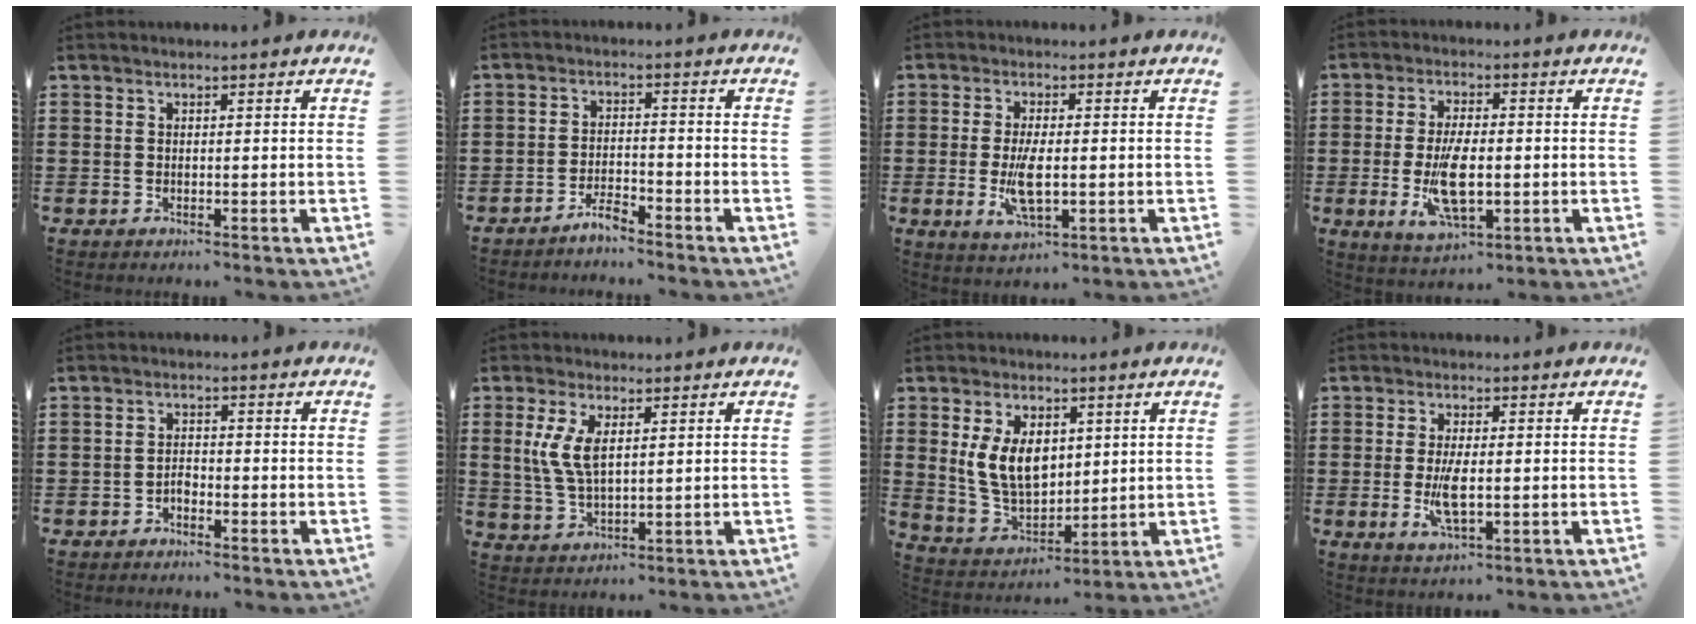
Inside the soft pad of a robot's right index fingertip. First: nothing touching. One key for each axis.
{"total": 3.1, "fx": -2.9, "fy": 0.4, "fz": 1.0, "tx": -0.022, "ty": 0.008, "tz": -0.057}
{"total": 6.3, "fx": -0.8, "fy": 2.4, "fz": 5.7, "tx": -0.113, "ty": -0.008, "tz": -0.020}
{"total": 8.5, "fx": -1.4, "fy": 3.6, "fz": 7.6, "tx": -0.164, "ty": -0.009, "tz": -0.027}
{"total": 1.7, "fx": -1.3, "fy": 0.9, "fz": 0.7, "tx": -0.018, "ty": 0.003, "tz": -0.027}
{"total": 6.1, "fx": 1.6, "fy": 2.7, "fz": 5.3, "tx": -0.123, "ty": 0.002, "tz": 0.022}
{"total": 9.1, "fx": 2.0, "fy": 5.9, "fz": 6.5, "tx": -0.152, "ty": 0.008, "tz": 0.033}
{"total": 5.4, "fx": -0.7, "fy": 1.9, "fz": 5.0, "tx": -0.109, "ty": -0.005, "tz": -0.017}